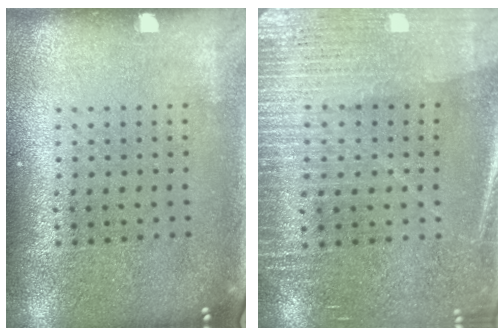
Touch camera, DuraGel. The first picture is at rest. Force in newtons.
{"total": 3.3, "press": 3.0, "slide": 1.2}